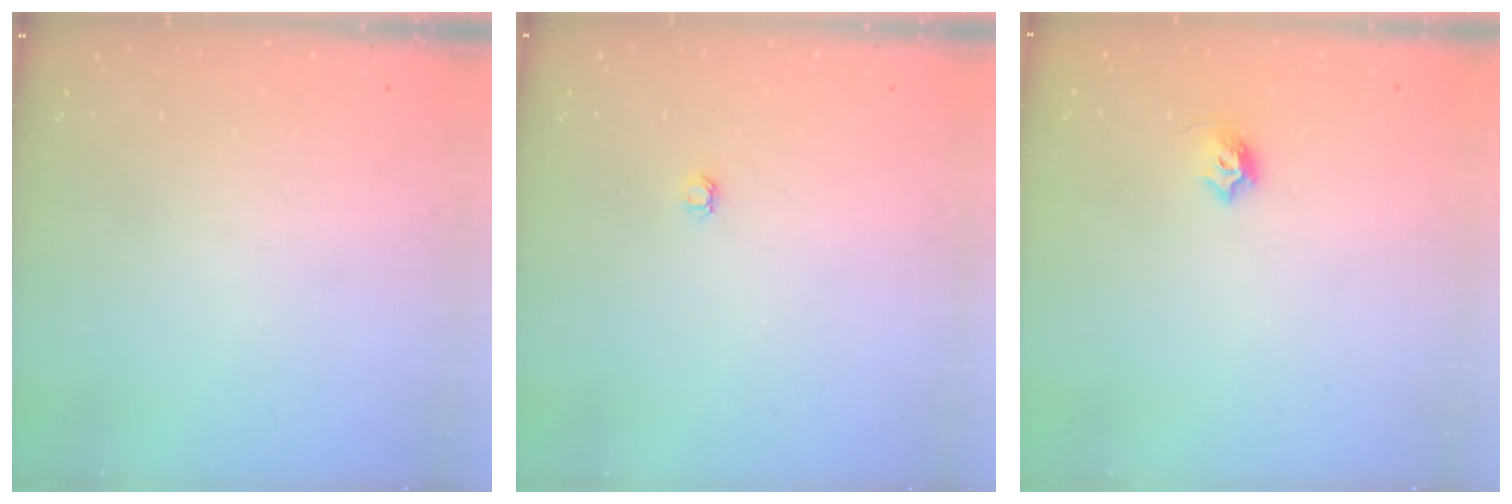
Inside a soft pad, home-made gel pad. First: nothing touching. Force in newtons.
{"total": 3.0, "press": 3.0, "slide": 0.4}
{"total": 5.7, "press": 5.6, "slide": 1.0}